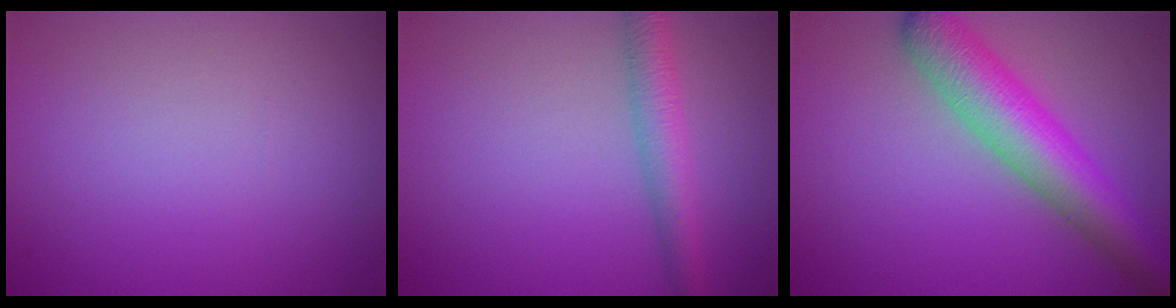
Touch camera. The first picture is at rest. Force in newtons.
{"total": 3.2, "press": 3.2, "slide": 0.1}
{"total": 7.0, "press": 7.0, "slide": 0.3}